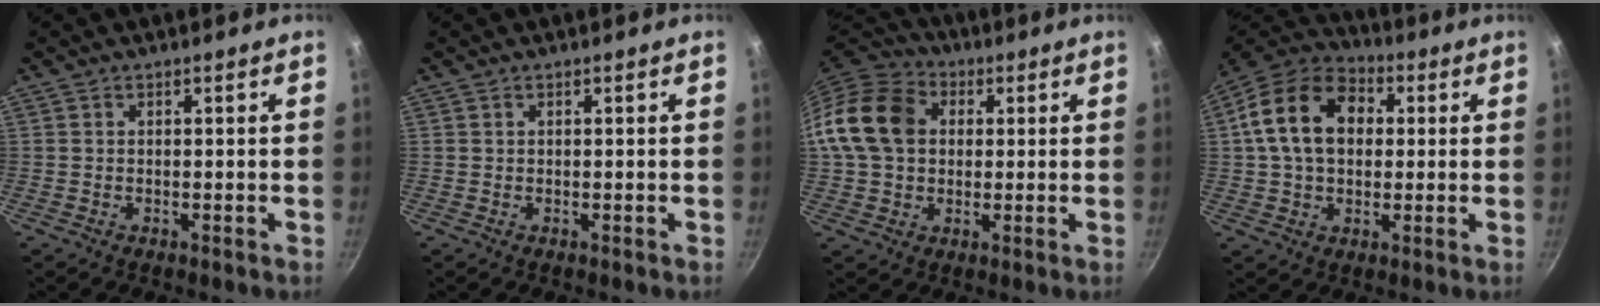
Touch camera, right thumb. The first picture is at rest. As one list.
[{"total": 0.0}, {"total": 14.2, "force": [1.9, 11.1, 8.6], "torque": [-0.144, 0.024, 0.020]}, {"total": 16.4, "force": [2.6, 11.8, 11.1], "torque": [-0.173, 0.026, 0.029]}]